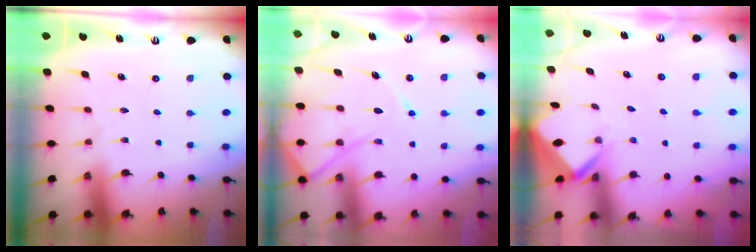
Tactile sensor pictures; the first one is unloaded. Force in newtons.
{"total": 13.4, "press": 13.4, "slide": 1.3}
{"total": 2.6, "press": 2.6, "slide": 0.2}